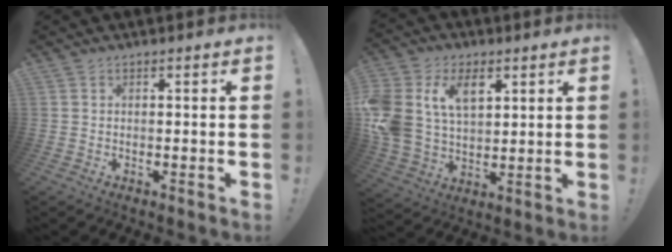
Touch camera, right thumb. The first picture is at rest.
{"total": 16.4, "force": [6.3, 11.5, 9.8], "torque": [-0.190, -0.022, 0.122]}